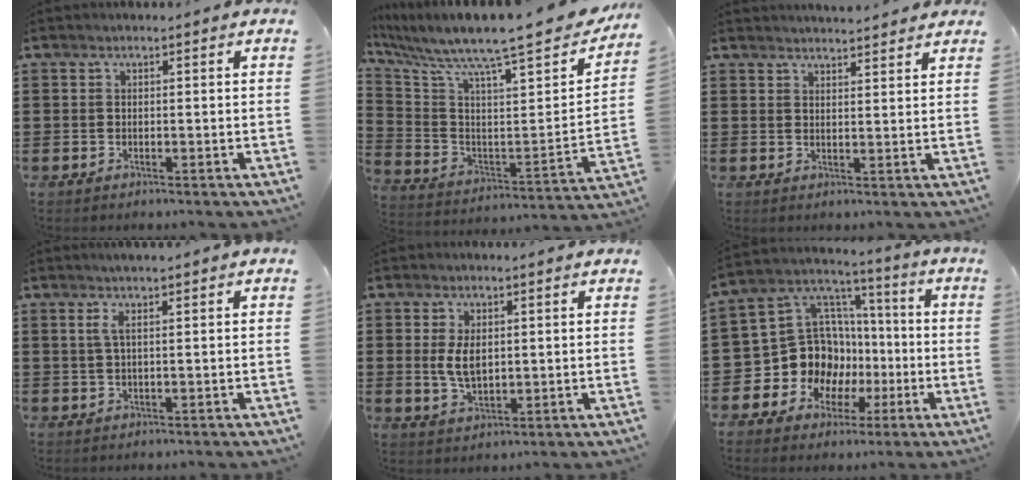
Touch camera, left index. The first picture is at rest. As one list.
[{"total": 10.8, "force": [9.3, 0.3, 5.6], "torque": [-0.115, -0.085, 0.139]}, {"total": 2.6, "force": [2.6, -0.2, 0.0], "torque": [-0.008, -0.006, 0.049]}, {"total": 2.2, "force": [0.5, 0.2, 2.2], "torque": [-0.049, -0.005, 0.006]}, {"total": 4.7, "force": [0.8, 2.6, 3.9], "torque": [-0.088, 0.004, 0.012]}, {"total": 12.8, "force": [-3.2, 11.6, 4.5], "torque": [-0.131, -0.005, -0.049]}]